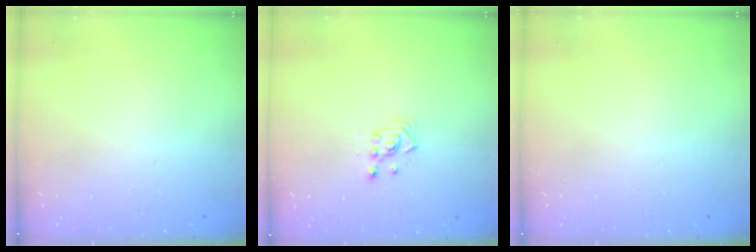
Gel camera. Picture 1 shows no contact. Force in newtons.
{"total": 3.3, "press": 3.3, "slide": 0.2}
{"total": 0.0}